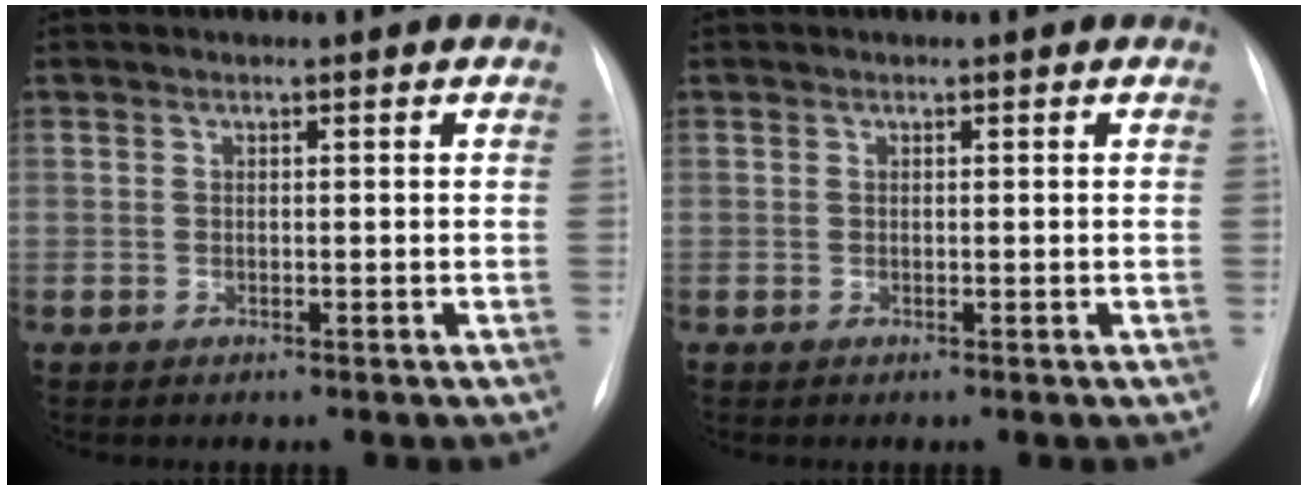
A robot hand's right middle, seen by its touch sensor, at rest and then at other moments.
{"total": 0.0}